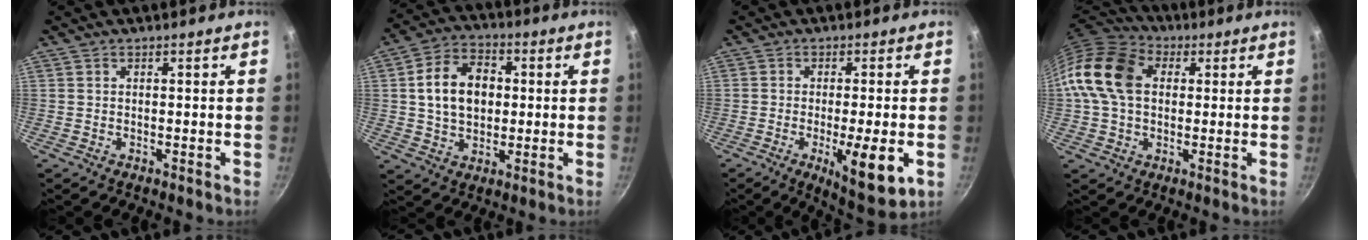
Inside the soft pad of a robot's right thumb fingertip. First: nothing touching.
{"total": 12.2, "force": [1.3, 8.8, 8.3], "torque": [-0.118, 0.015, 0.017]}
{"total": 10.9, "force": [-3.2, 2.7, 10.1], "torque": [-0.148, -0.001, -0.040]}
{"total": 14.6, "force": [2.1, 10.6, 9.8], "torque": [-0.168, 0.024, 0.020]}